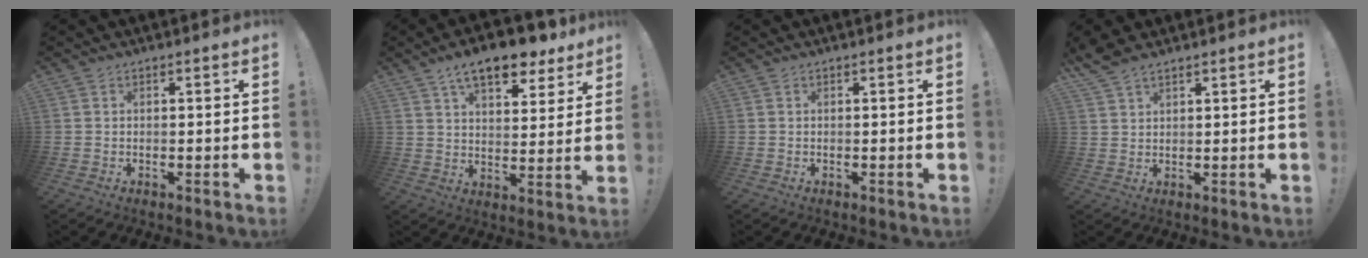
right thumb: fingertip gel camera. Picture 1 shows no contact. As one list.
[{"total": 13.7, "force": [9.6, 5.3, 8.3], "torque": [-0.124, -0.057, 0.165]}, {"total": 0.0}, {"total": 4.9, "force": [4.1, 1.6, 2.2], "torque": [-0.044, -0.019, 0.080]}]